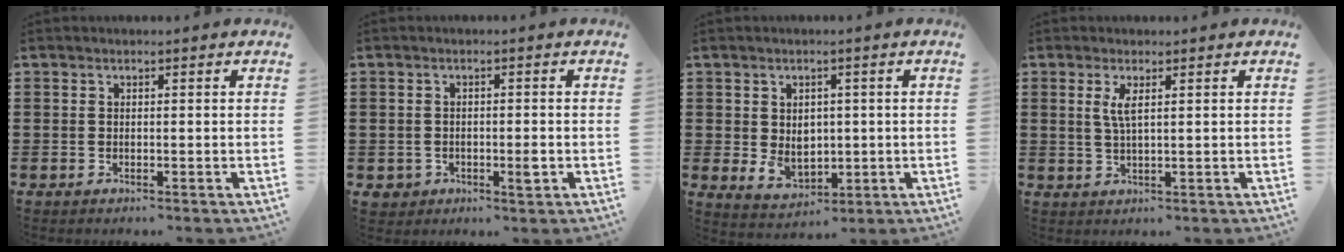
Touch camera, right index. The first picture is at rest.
{"total": 2.4, "force": [-1.0, 1.6, 1.6], "torque": [-0.039, 0.000, -0.022]}
{"total": 4.3, "force": [0.4, 3.6, 2.2], "torque": [-0.036, 0.004, 0.005]}
{"total": 2.7, "force": [0.9, 0.5, 2.5], "torque": [-0.055, 0.001, 0.015]}